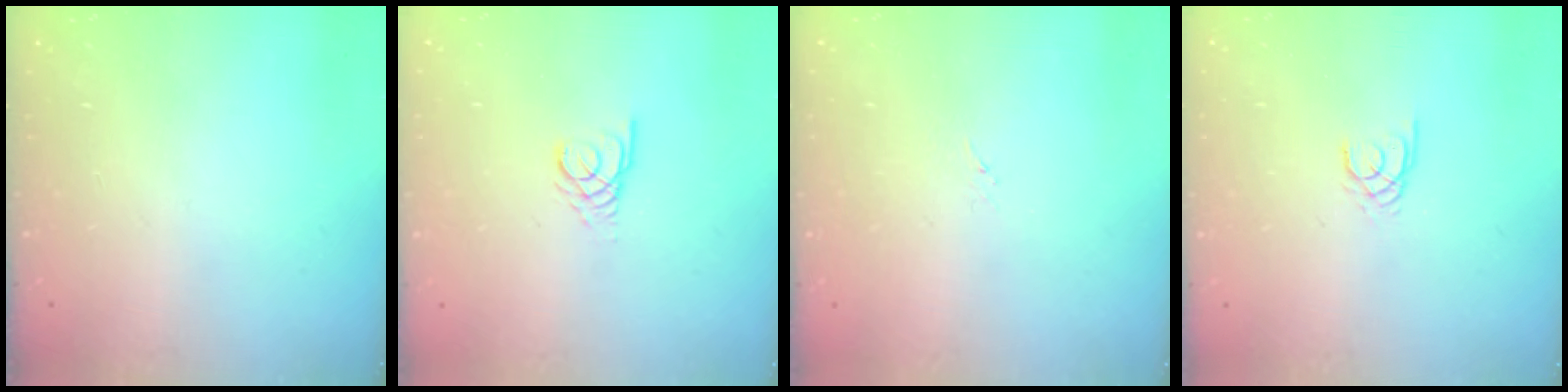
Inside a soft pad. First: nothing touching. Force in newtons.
{"total": 2.6, "press": 2.6, "slide": 0.2}
{"total": 3.0, "press": 3.0, "slide": 0.4}
{"total": 1.9, "press": 1.9, "slide": 0.3}